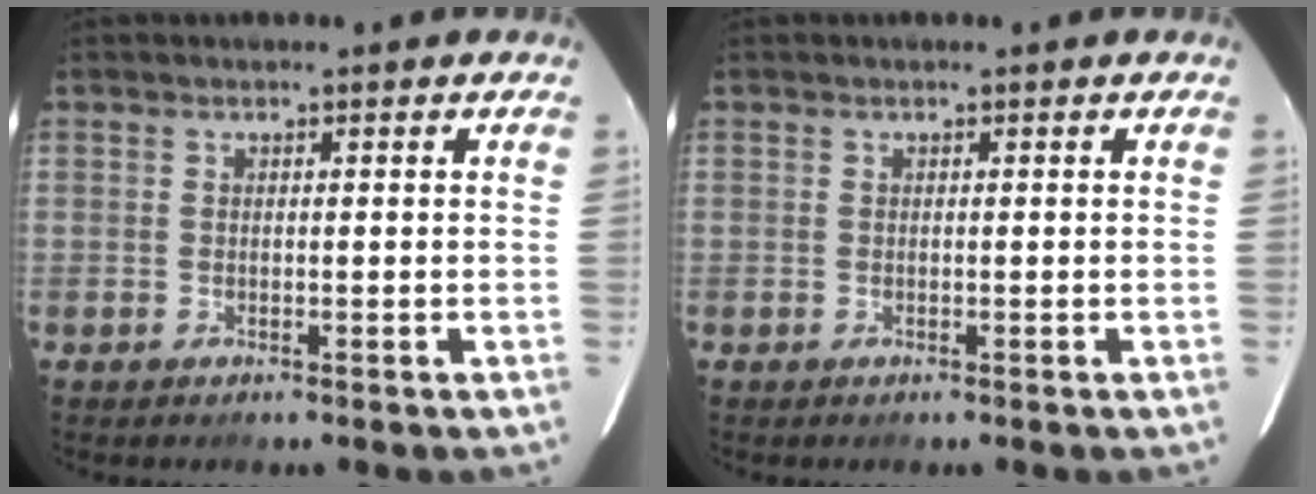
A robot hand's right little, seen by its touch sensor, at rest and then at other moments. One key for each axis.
{"total": 0.0}